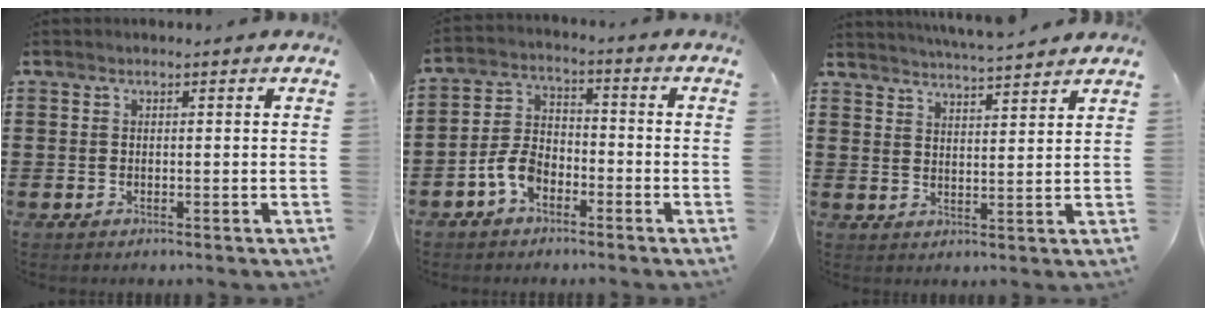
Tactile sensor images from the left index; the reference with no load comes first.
{"total": 6.0, "force": [-3.4, 3.6, 3.4], "torque": [-0.095, 0.007, -0.073]}
{"total": 3.8, "force": [3.7, -0.4, 0.4], "torque": [-0.022, -0.020, 0.064]}